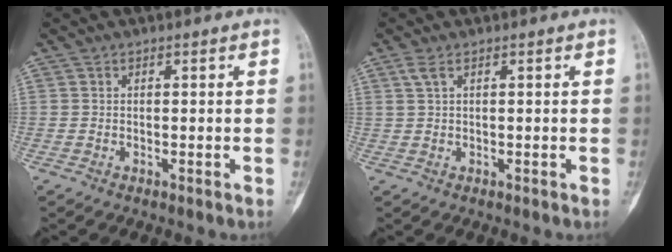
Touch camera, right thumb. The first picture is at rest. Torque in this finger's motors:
{"motor_torque": [-0.45, 0.53, 0.58, 0.07, -0.02]}